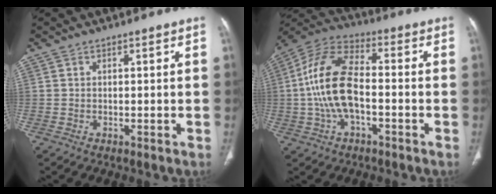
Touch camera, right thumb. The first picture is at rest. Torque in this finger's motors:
{"motor_torque": [2.47, 2.54, 1.91, -0.85, 0.66]}